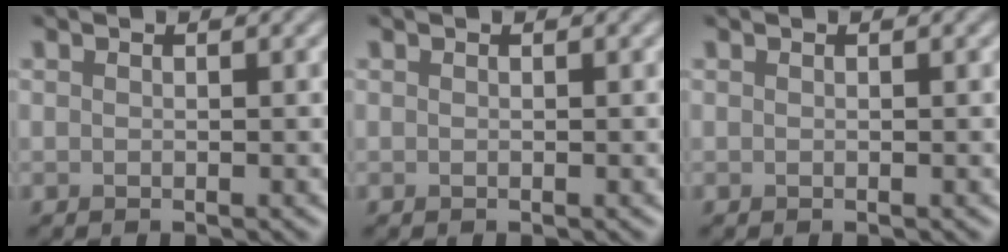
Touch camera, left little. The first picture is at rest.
{"total": 0.0}
{"total": 0.0}